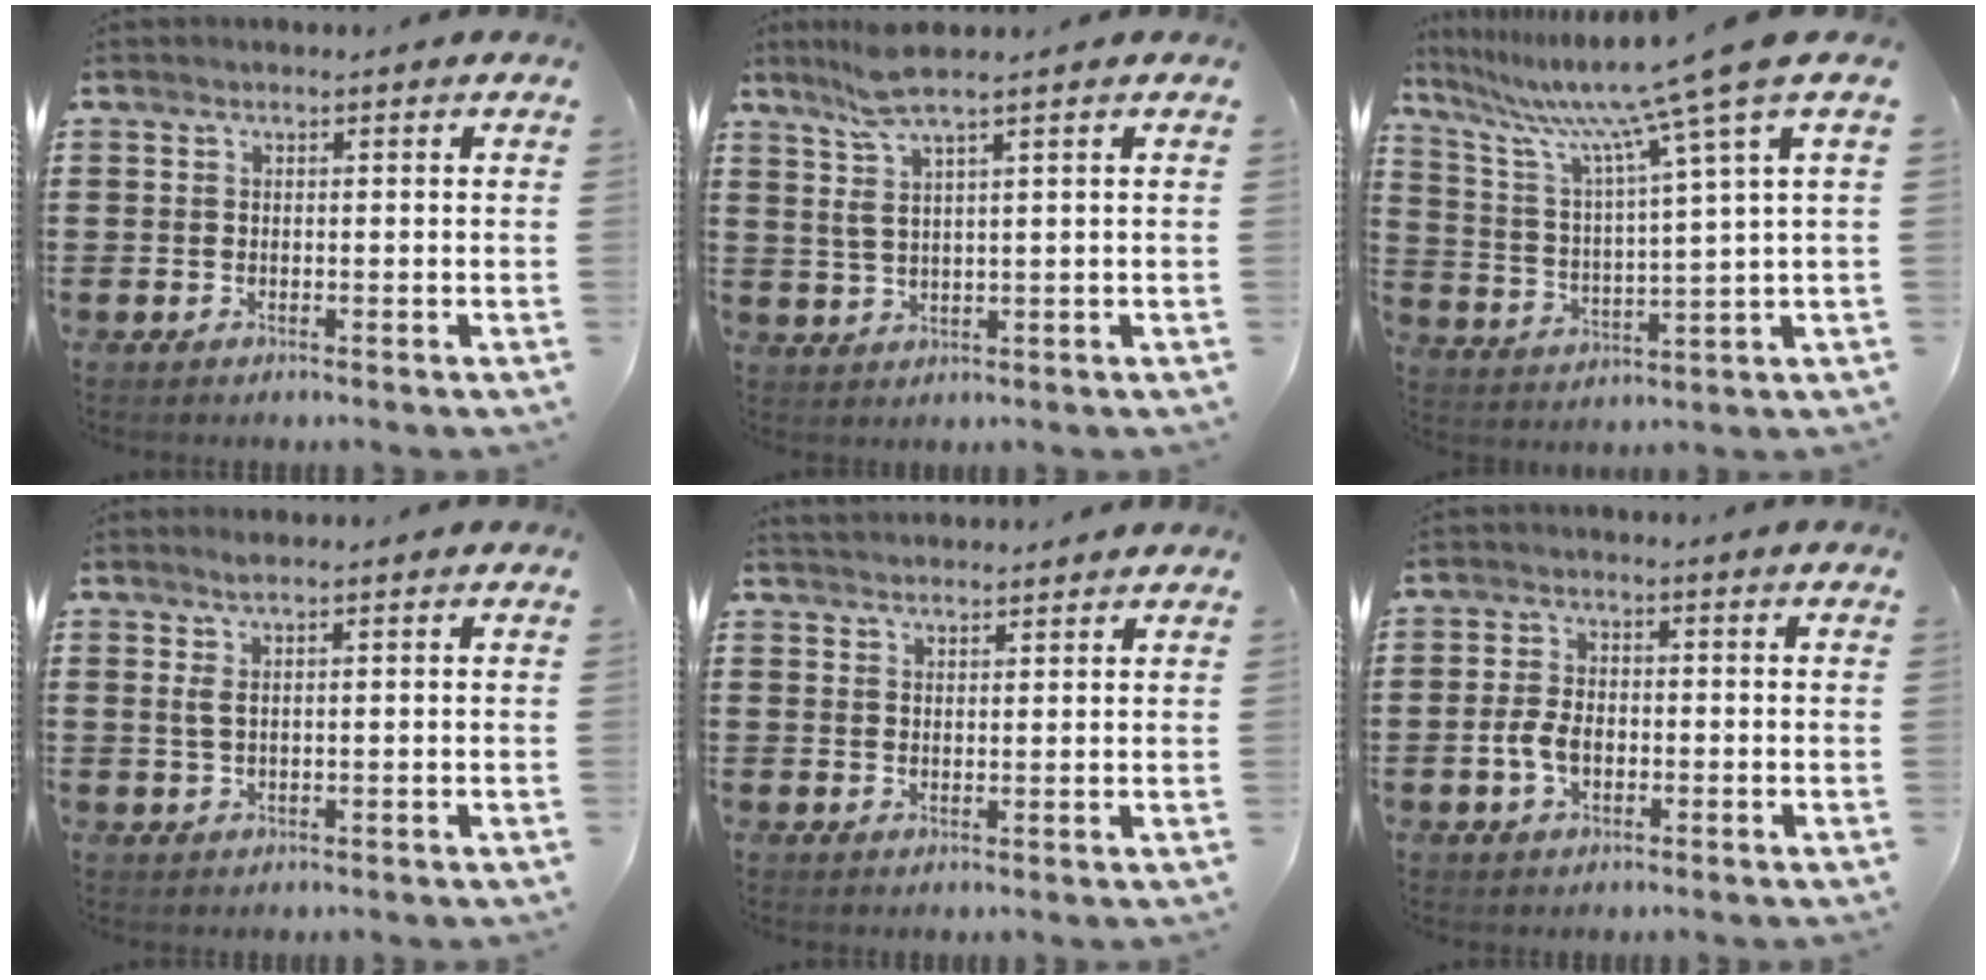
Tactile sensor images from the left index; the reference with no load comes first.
{"total": 5.4, "force": [3.2, 0.1, 4.3], "torque": [-0.109, -0.005, 0.051]}
{"total": 11.3, "force": [8.9, -1.1, 7.0], "torque": [-0.172, -0.053, 0.137]}
{"total": 2.3, "force": [0.9, 0.4, 2.1], "torque": [-0.042, 0.000, 0.016]}
{"total": 2.3, "force": [2.3, 0.1, 0.0], "torque": [-0.005, -0.002, 0.046]}
{"total": 4.3, "force": [-0.9, 2.6, 3.3], "torque": [-0.082, -0.002, -0.022]}